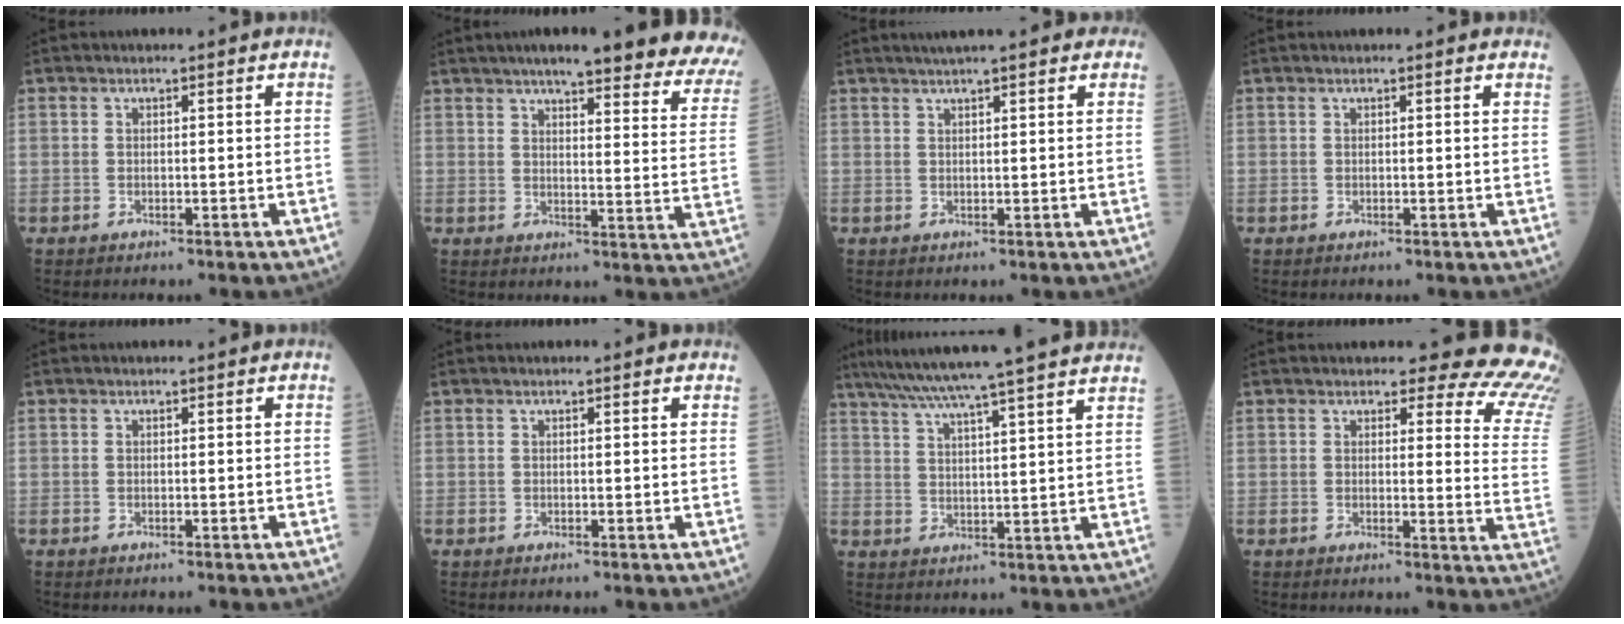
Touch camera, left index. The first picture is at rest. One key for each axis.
{"total": 25.4, "fx": 22.0, "fy": 2.5, "fz": 12.5, "tx": -0.152, "ty": -0.051, "tz": 0.245}
{"total": 7.6, "fx": 5.8, "fy": 1.3, "fz": 4.7, "tx": -0.064, "ty": 0.031, "tz": 0.073}
{"total": 1.6, "fx": 1.3, "fy": 0.4, "fz": 0.9, "tx": -0.010, "ty": 0.013, "tz": 0.007}
{"total": 0.0}
{"total": 1.0, "fx": 0.8, "fy": 0.4, "fz": 0.3, "tx": -0.010, "ty": 0.014, "tz": 0.006}
{"total": 21.5, "fx": 18.8, "fy": -1.5, "fz": 10.4, "tx": -0.178, "ty": -0.005, "tz": 0.254}
{"total": 15.8, "fx": 14.6, "fy": 2.8, "fz": 5.3, "tx": -0.031, "ty": -0.108, "tz": 0.124}